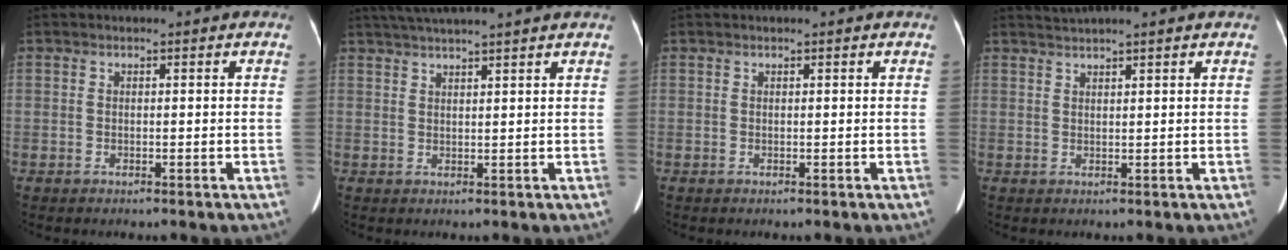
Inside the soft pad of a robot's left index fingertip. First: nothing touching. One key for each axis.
{"total": 9.5, "fx": 8.2, "fy": -1.1, "fz": 4.6, "tx": -0.077, "ty": 0.035, "tz": 0.115}
{"total": 1.1, "fx": 1.0, "fy": -0.1, "fz": 0.4, "tx": -0.010, "ty": 0.014, "tz": 0.018}
{"total": 4.5, "fx": 4.1, "fy": -0.7, "fz": 1.9, "tx": -0.029, "ty": 0.033, "tz": 0.066}